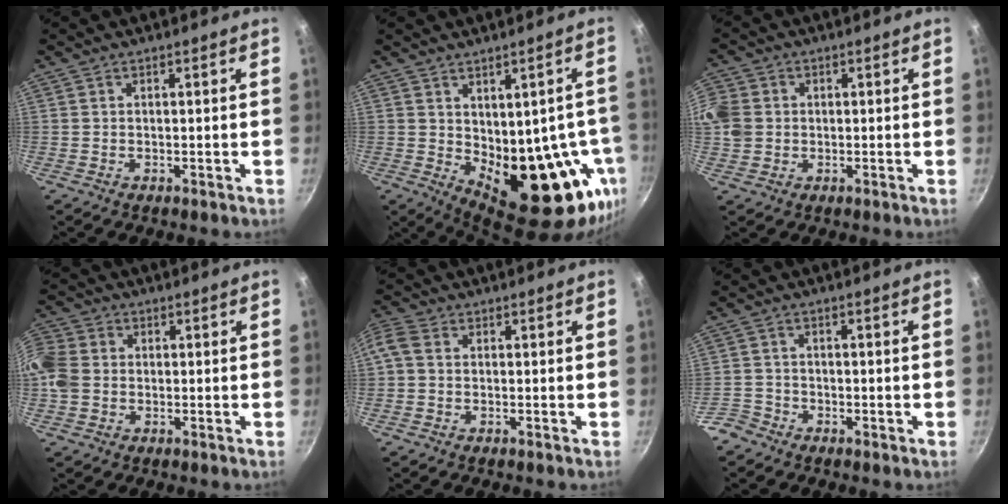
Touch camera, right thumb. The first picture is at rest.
{"total": 18.1, "force": [-2.7, 10.0, 14.8], "torque": [-0.143, -0.018, -0.011]}
{"total": 8.6, "force": [0.5, 7.8, 3.7], "torque": [-0.078, 0.007, -0.001]}
{"total": 10.5, "force": [-0.3, 8.9, 5.5], "torque": [-0.116, 0.021, -0.021]}
{"total": 4.3, "force": [0.0, 3.4, 2.6], "torque": [-0.062, 0.014, -0.013]}
{"total": 3.7, "force": [-2.7, 2.5, 0.5], "torque": [-0.004, 0.031, -0.055]}